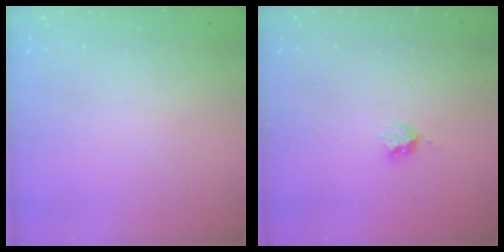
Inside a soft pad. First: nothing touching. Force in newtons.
{"total": 3.1, "press": 3.1, "slide": 0.4}